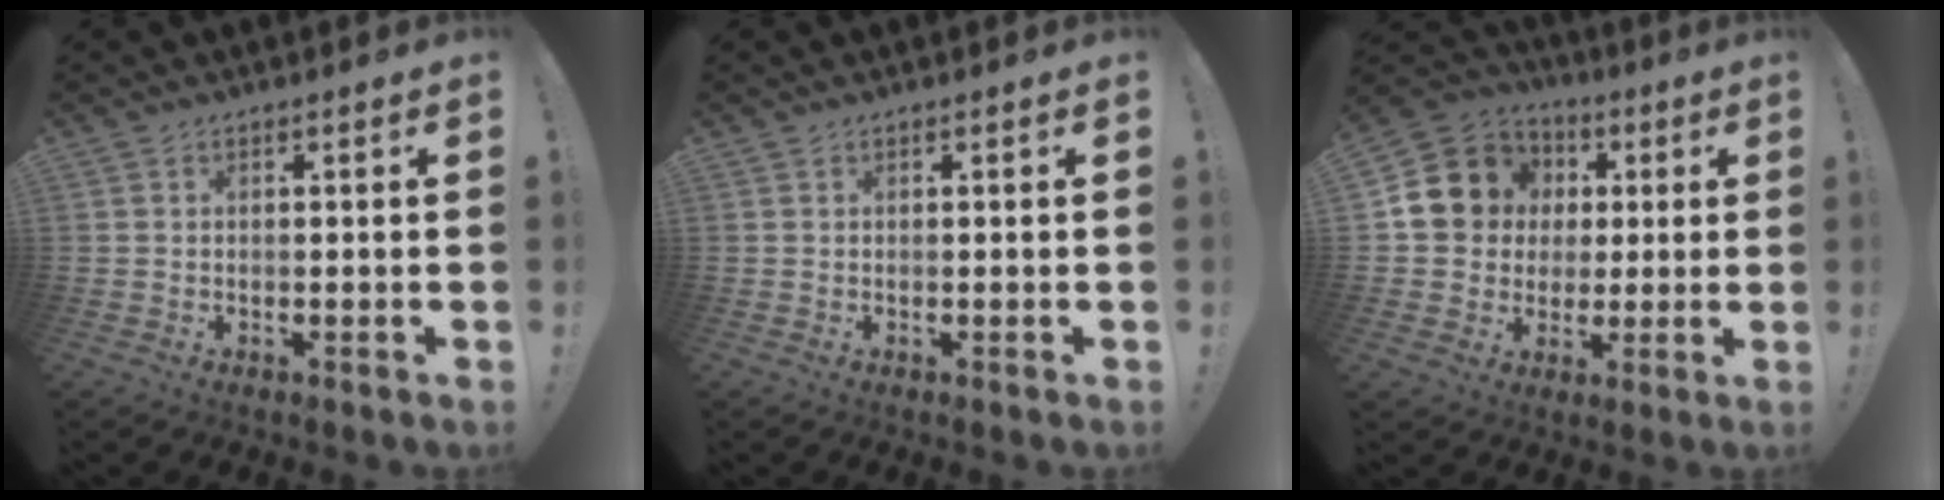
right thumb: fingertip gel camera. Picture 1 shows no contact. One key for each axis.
{"total": 0.0}
{"total": 14.2, "fx": 3.1, "fy": 13.0, "fz": 4.7, "tx": -0.068, "ty": -0.006, "tz": 0.079}